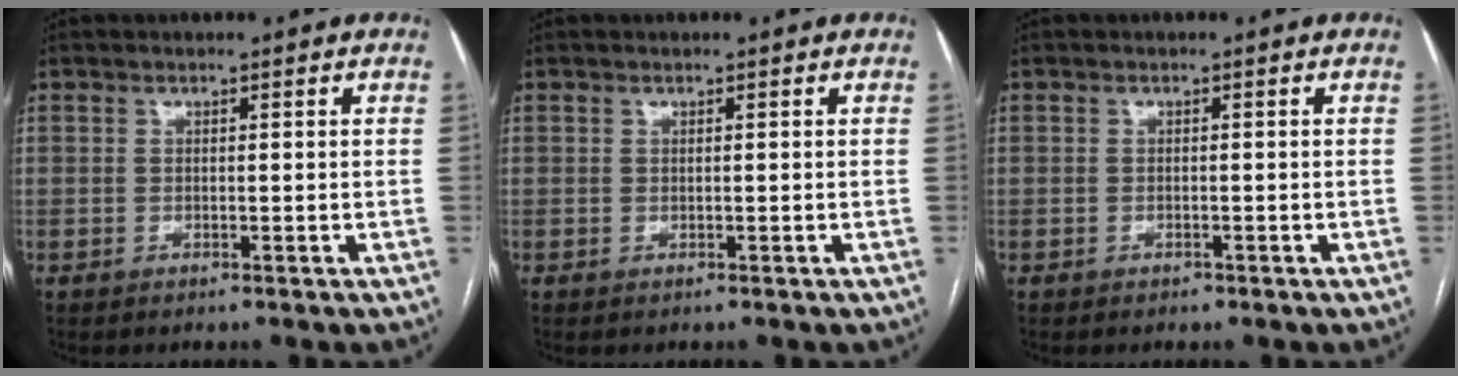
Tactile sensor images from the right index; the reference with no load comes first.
{"total": 0.0}
{"total": 0.6, "force": [-0.5, 0.4, 0.1], "torque": [-0.005, 0.000, -0.009]}